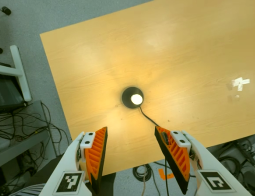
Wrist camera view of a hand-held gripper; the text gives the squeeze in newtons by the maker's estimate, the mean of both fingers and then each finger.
{"total": 0.0}